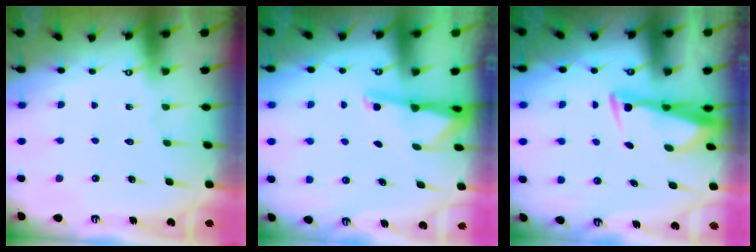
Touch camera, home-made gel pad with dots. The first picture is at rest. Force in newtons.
{"total": 3.0, "press": 2.9, "slide": 0.6}
{"total": 3.4, "press": 3.3, "slide": 0.9}